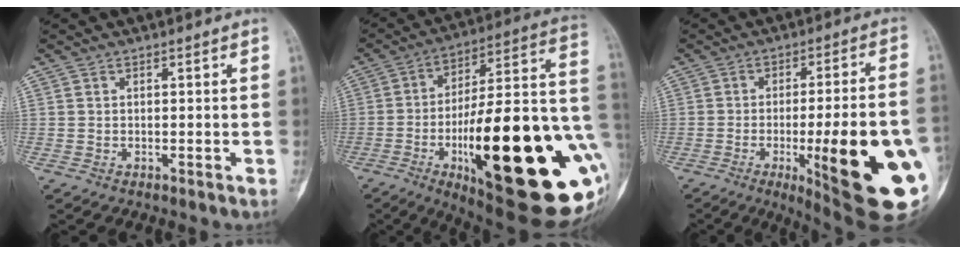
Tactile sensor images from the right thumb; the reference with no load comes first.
{"total": 39.7, "force": [-9.0, 11.6, 36.8], "torque": [-0.459, 0.017, -0.129]}
{"total": 24.7, "force": [-6.5, 5.4, 23.2], "torque": [-0.266, -0.005, -0.073]}